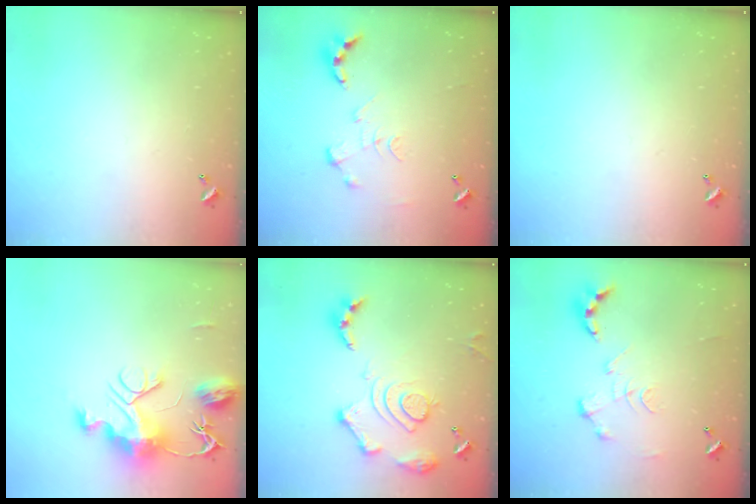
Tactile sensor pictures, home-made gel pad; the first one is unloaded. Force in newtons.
{"total": 0.0}
{"total": 0.0}
{"total": 13.2, "press": 13.2, "slide": 1.1}
{"total": 16.1, "press": 16.0, "slide": 1.8}
{"total": 0.0}